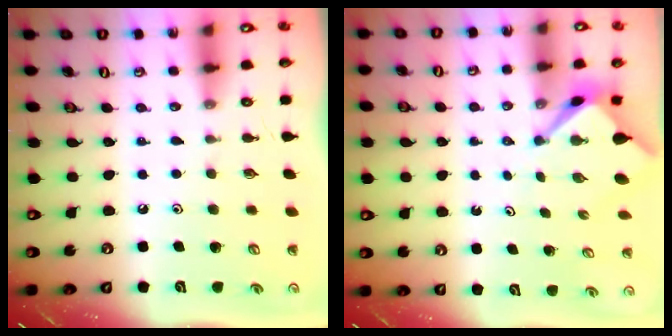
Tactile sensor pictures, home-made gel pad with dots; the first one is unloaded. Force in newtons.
{"total": 2.7, "press": 2.7, "slide": 0.3}